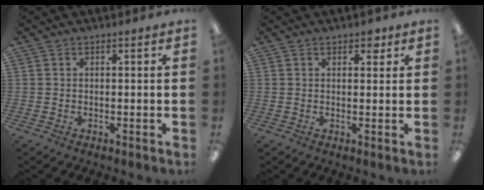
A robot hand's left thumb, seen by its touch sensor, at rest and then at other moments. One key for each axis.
{"total": 2.8, "fx": 1.8, "fy": 1.5, "fz": 1.5, "tx": -0.008, "ty": -0.006, "tz": 0.027}